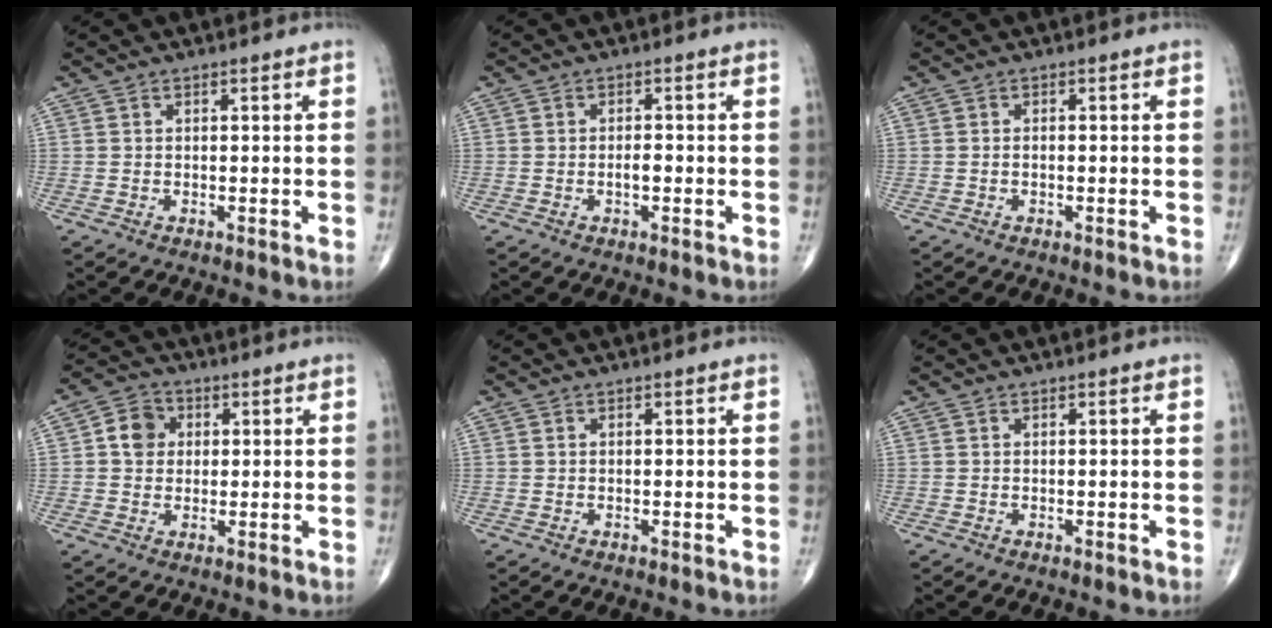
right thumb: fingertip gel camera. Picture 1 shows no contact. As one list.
[{"total": 1.6, "force": [-0.5, 0.7, 1.4], "torque": [-0.022, 0.004, -0.010]}, {"total": 0.6, "force": [-0.2, 0.3, 0.5], "torque": [-0.012, 0.002, -0.003]}, {"total": 5.7, "force": [0.9, 4.9, 2.8], "torque": [-0.032, 0.008, 0.007]}, {"total": 0.0}, {"total": 0.0}]